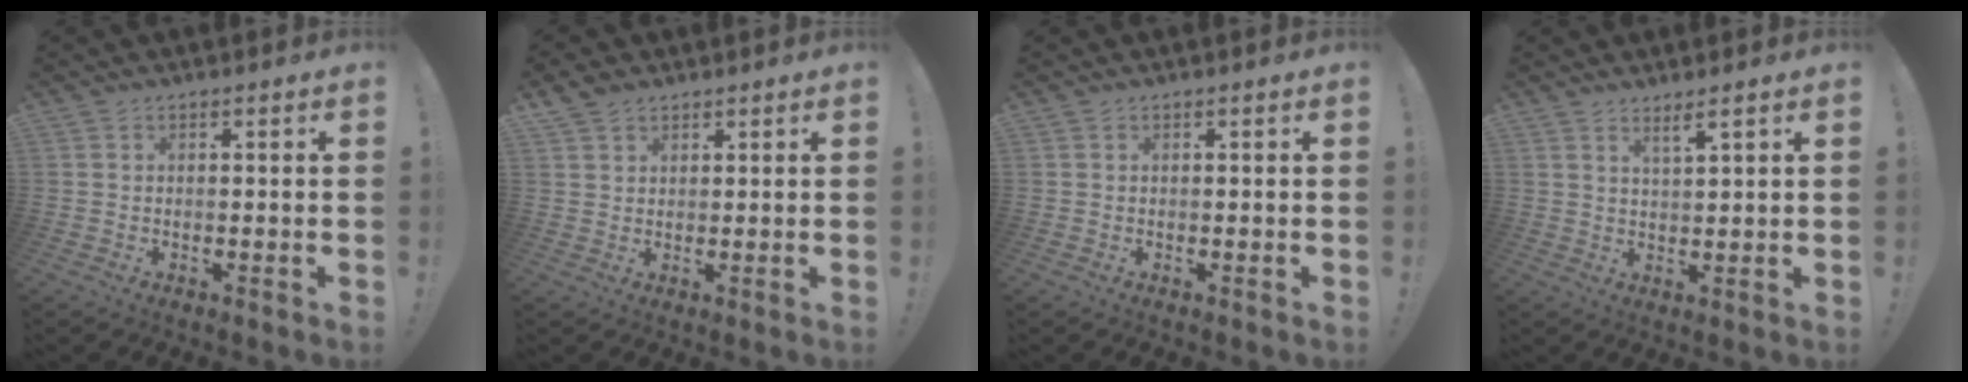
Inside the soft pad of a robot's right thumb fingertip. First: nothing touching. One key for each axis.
{"total": 3.6, "fx": 2.8, "fy": 2.1, "fz": 1.0, "tx": -0.013, "ty": -0.016, "tz": 0.053}
{"total": 0.0}
{"total": 3.4, "fx": 2.6, "fy": 0.0, "fz": 2.3, "tx": -0.041, "ty": -0.016, "tz": 0.042}